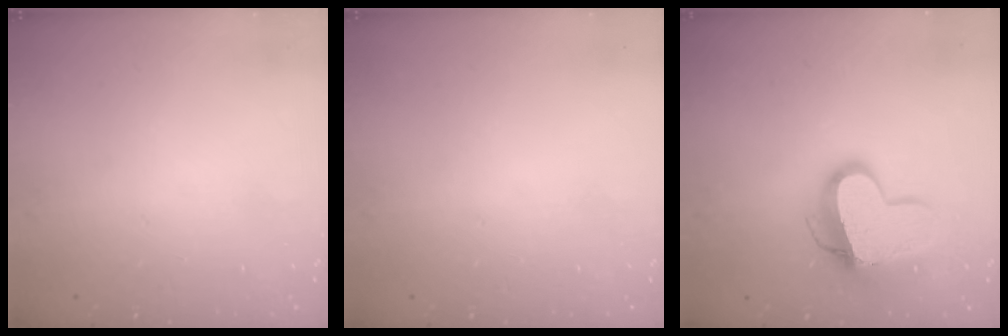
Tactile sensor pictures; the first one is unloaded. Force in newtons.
{"total": 0.0}
{"total": 13.5, "press": 13.5, "slide": 1.1}